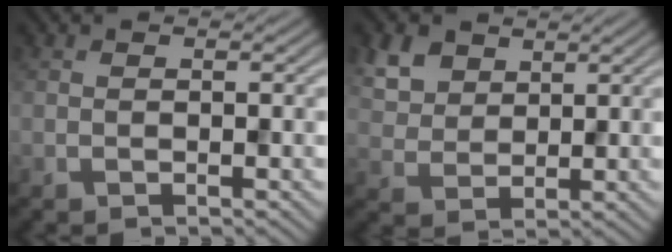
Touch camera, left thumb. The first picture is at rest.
{"total": 5.6, "force": [3.1, 3.8, 2.8], "torque": [-0.082, 0.001, 0.066]}